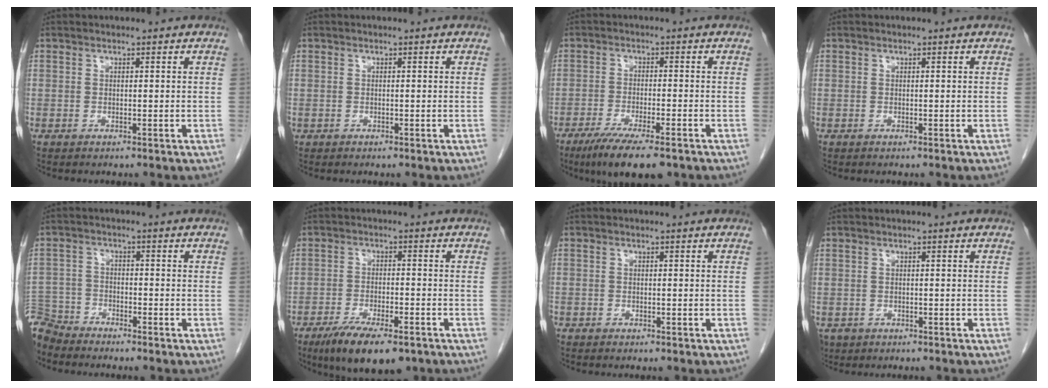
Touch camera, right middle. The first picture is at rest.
{"total": 0.0}
{"total": 10.1, "force": [-7.2, 1.7, 6.9], "torque": [-0.109, -0.021, -0.111]}
{"total": 0.0}
{"total": 5.6, "force": [-5.5, 1.2, -0.4], "torque": [0.008, -0.004, -0.111]}
{"total": 10.7, "force": [-7.4, 3.0, 7.2], "torque": [-0.117, -0.017, -0.117]}
{"total": 0.7, "force": [-0.6, 0.4, 0.2], "torque": [-0.009, 0.001, -0.012]}
{"total": 3.2, "force": [-2.0, 2.3, 0.6], "torque": [-0.013, 0.000, -0.032]}